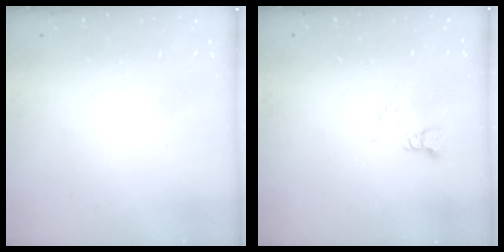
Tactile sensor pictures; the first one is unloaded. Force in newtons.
{"total": 3.6, "press": 3.6, "slide": 0.5}